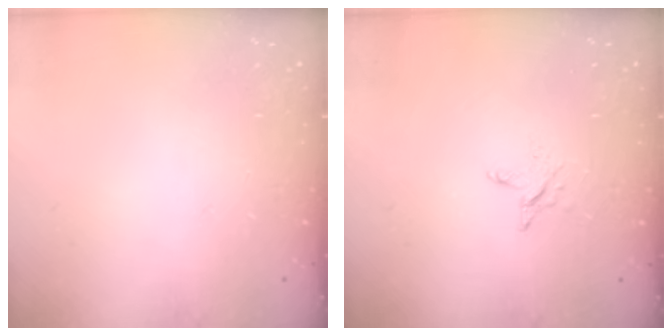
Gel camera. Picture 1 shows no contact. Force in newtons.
{"total": 2.9, "press": 2.9, "slide": 0.2}